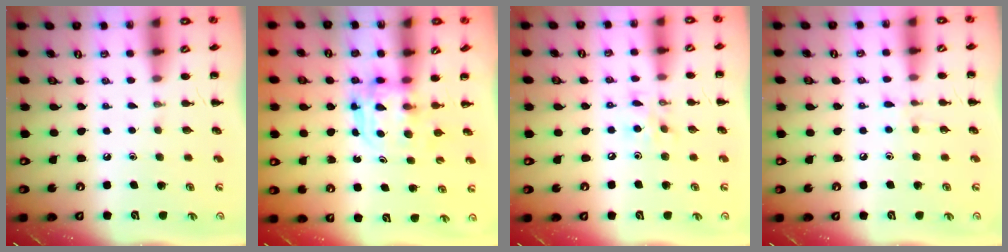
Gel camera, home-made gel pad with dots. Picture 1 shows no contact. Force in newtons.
{"total": 3.6, "press": 3.6, "slide": 0.3}
{"total": 7.4, "press": 7.3, "slide": 0.7}
{"total": 4.9, "press": 4.5, "slide": 1.8}